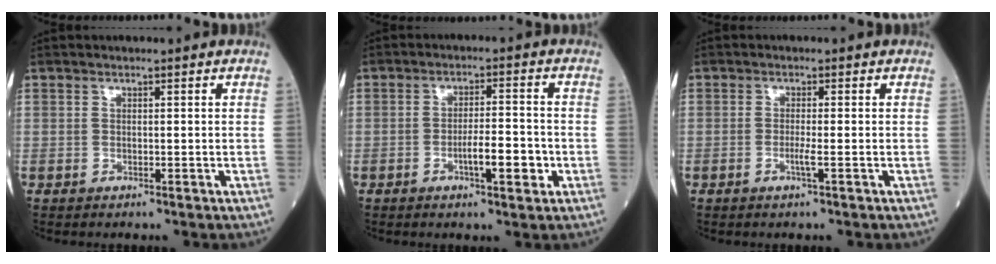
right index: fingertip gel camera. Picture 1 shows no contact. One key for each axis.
{"total": 5.5, "fx": -1.9, "fy": 1.0, "fz": 5.0, "tx": -0.080, "ty": 0.001, "tz": -0.029}
{"total": 1.7, "fx": -0.7, "fy": -0.3, "fz": 1.5, "tx": -0.032, "ty": -0.002, "tz": -0.015}